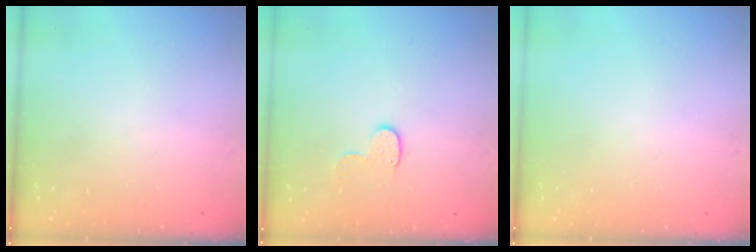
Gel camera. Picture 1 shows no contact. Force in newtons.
{"total": 5.5, "press": 5.5, "slide": 0.6}
{"total": 0.0}